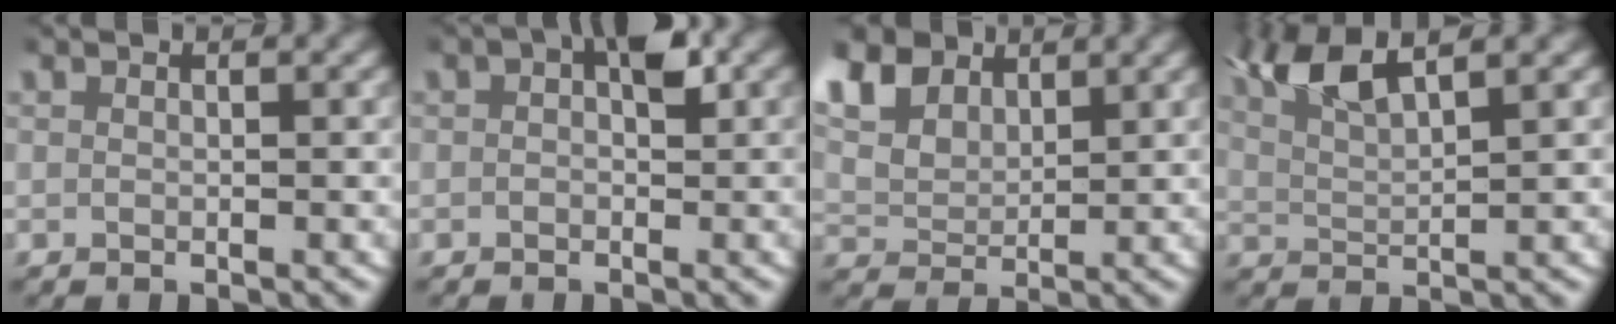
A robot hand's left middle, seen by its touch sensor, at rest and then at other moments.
{"total": 2.7, "force": [0.8, 1.2, 2.3], "torque": [-0.030, 0.006, 0.010]}
{"total": 8.9, "force": [4.4, 6.4, 4.5], "torque": [-0.107, 0.009, 0.068]}
{"total": 5.0, "force": [3.2, 1.9, 3.4], "torque": [-0.084, -0.001, 0.055]}